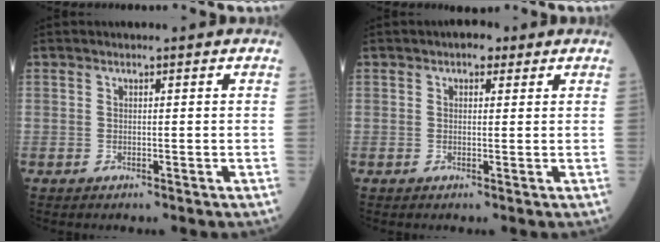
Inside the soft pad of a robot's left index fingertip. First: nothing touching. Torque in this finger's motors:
{"motor_torque": [0.12, -0.13, 0.13, 0.03]}